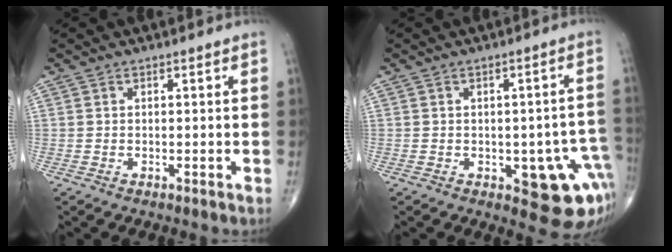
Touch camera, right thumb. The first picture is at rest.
{"total": 11.5, "force": [-3.7, 5.2, 9.6], "torque": [-0.073, 0.016, -0.035]}